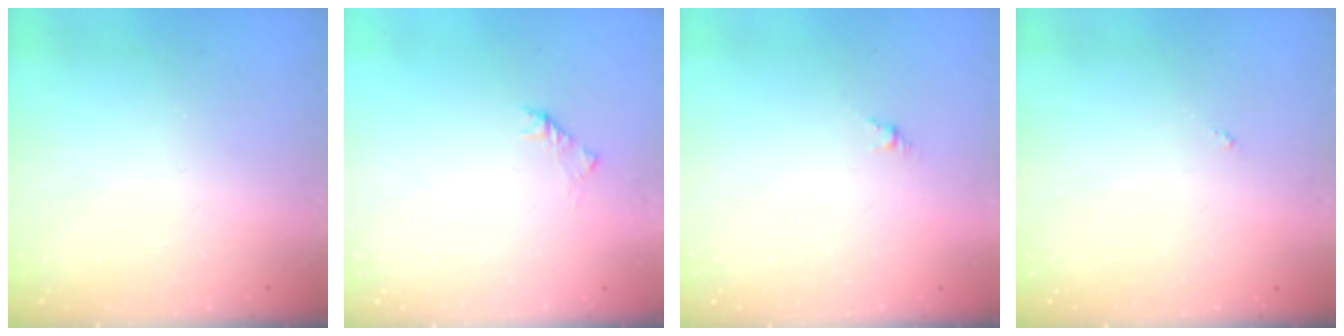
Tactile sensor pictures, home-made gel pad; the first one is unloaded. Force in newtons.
{"total": 1.6, "press": 1.4, "slide": 0.6}
{"total": 1.5, "press": 1.4, "slide": 0.6}
{"total": 0.0}